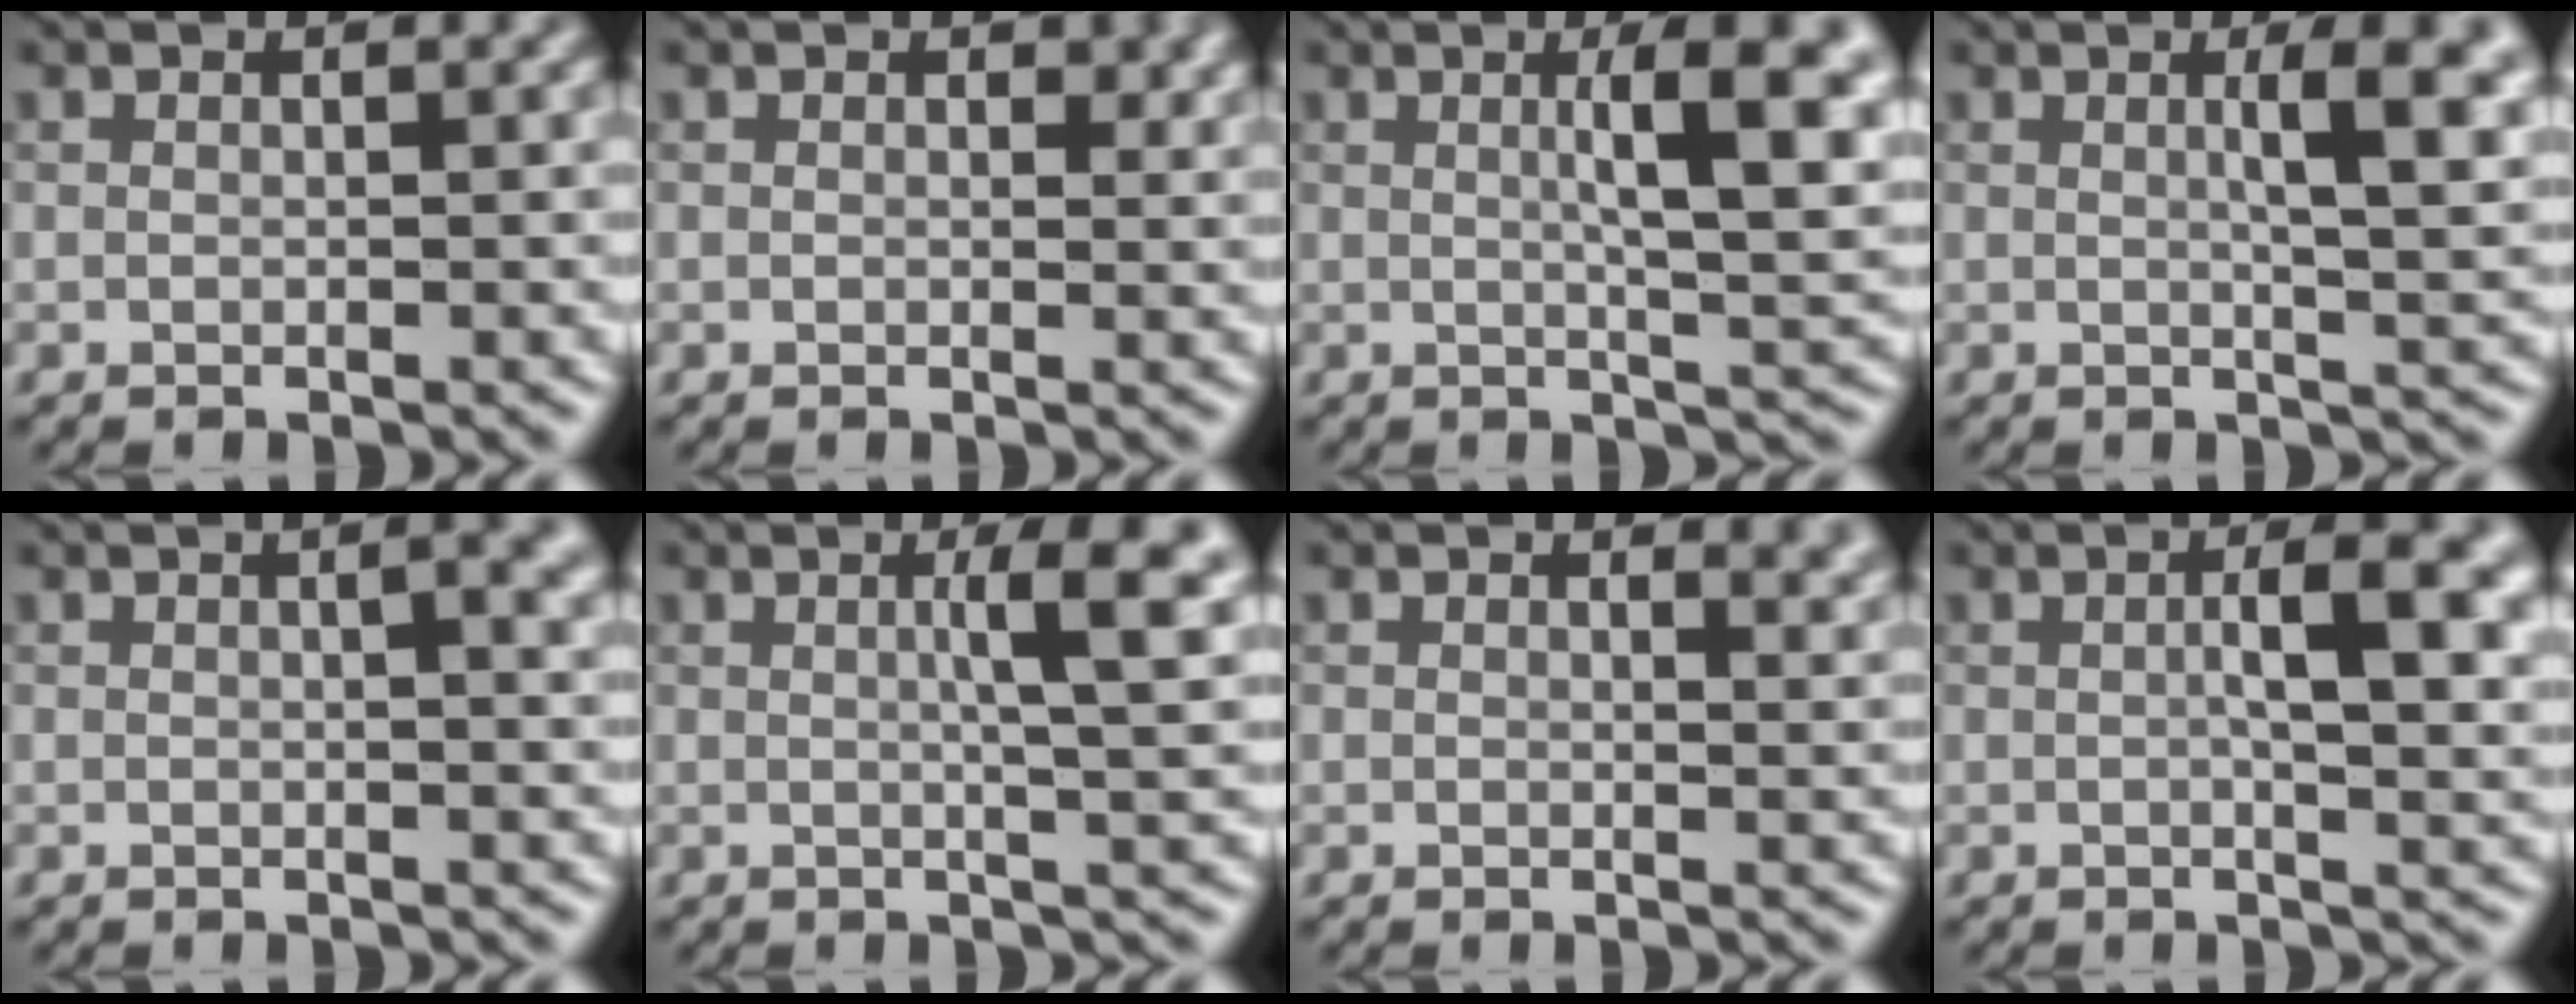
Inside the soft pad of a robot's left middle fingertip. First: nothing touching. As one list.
[{"total": 1.0, "force": [0.4, 0.6, 0.7], "torque": [-0.005, -0.003, 0.006]}, {"total": 8.1, "force": [1.7, 2.0, 7.7], "torque": [-0.091, 0.007, 0.024]}, {"total": 6.4, "force": [1.4, 1.7, 6.0], "torque": [-0.067, 0.007, 0.019]}, {"total": 3.9, "force": [1.0, 1.3, 3.5], "torque": [-0.034, 0.012, 0.008]}, {"total": 5.4, "force": [1.1, 0.9, 5.2], "torque": [-0.068, 0.009, 0.015]}, {"total": 2.6, "force": [1.7, 1.0, 1.7], "torque": [-0.009, -0.001, 0.021]}, {"total": 6.0, "force": [0.9, 1.5, 5.7], "torque": [-0.080, 0.006, 0.011]}]